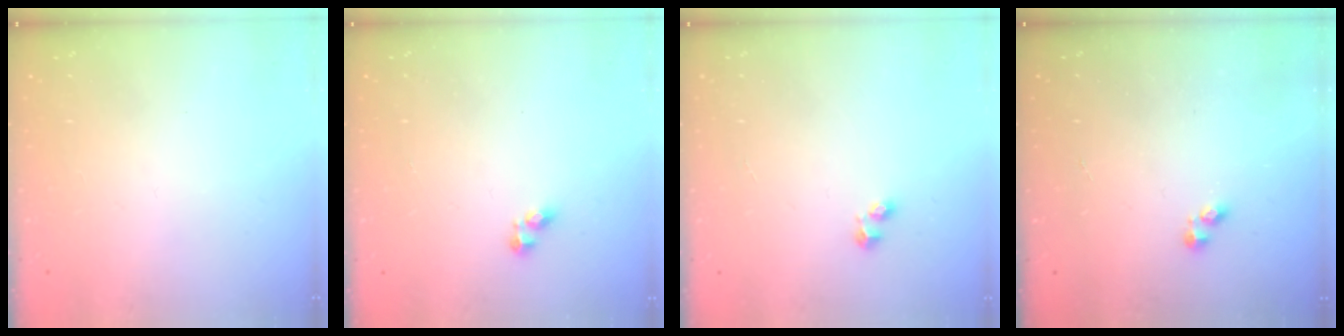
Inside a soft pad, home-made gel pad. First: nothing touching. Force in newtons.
{"total": 2.8, "press": 2.8, "slide": 0.3}
{"total": 1.7, "press": 1.6, "slide": 0.6}
{"total": 2.3, "press": 2.2, "slide": 0.3}